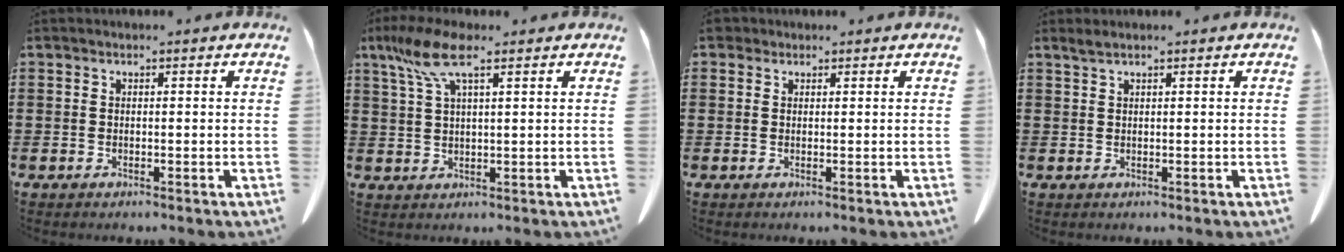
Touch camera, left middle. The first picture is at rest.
{"total": 7.3, "force": [4.2, 1.7, 5.8], "torque": [-0.135, -0.002, 0.070]}
{"total": 1.2, "force": [0.8, 0.8, 0.3], "torque": [-0.010, 0.006, 0.016]}
{"total": 0.9, "force": [0.8, 0.0, 0.5], "torque": [-0.011, 0.000, 0.015]}